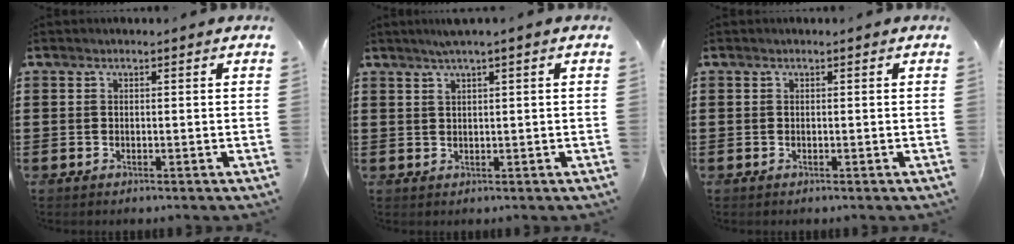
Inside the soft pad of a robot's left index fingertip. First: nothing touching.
{"total": 1.8, "force": [1.0, -0.2, 1.5], "torque": [-0.028, 0.000, 0.018]}
{"total": 0.0}